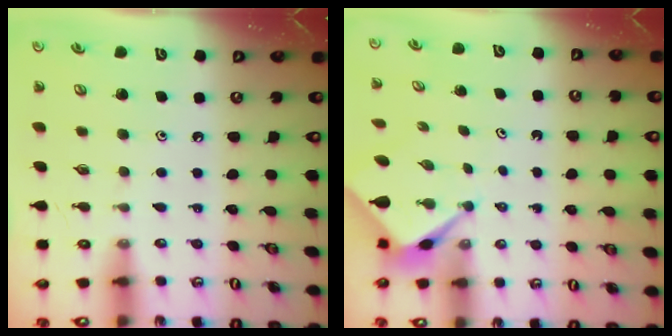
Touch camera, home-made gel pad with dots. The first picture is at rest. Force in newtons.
{"total": 2.6, "press": 2.6, "slide": 0.2}